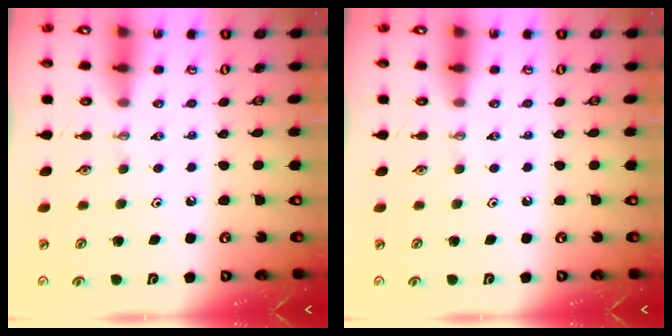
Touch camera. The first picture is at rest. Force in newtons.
{"total": 0.0}